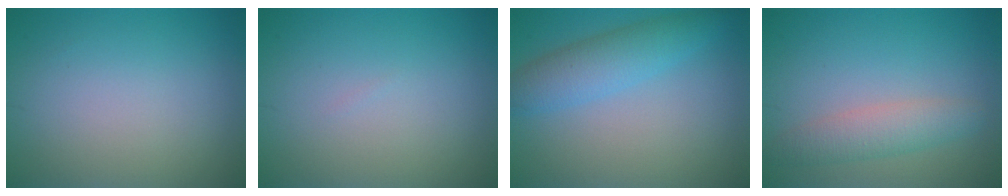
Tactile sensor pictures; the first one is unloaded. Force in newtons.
{"total": 0.0}
{"total": 4.0, "press": 4.0, "slide": 0.1}
{"total": 3.0, "press": 3.0, "slide": 0.1}